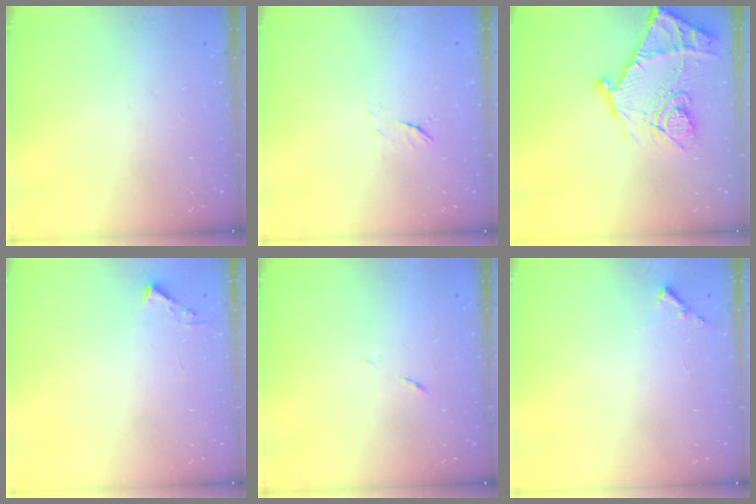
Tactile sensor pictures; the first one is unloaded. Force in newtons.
{"total": 6.3, "press": 6.3, "slide": 0.7}
{"total": 17.3, "press": 17.2, "slide": 1.7}
{"total": 2.4, "press": 2.4, "slide": 0.3}
{"total": 5.6, "press": 5.6, "slide": 0.4}
{"total": 5.8, "press": 5.8, "slide": 0.4}